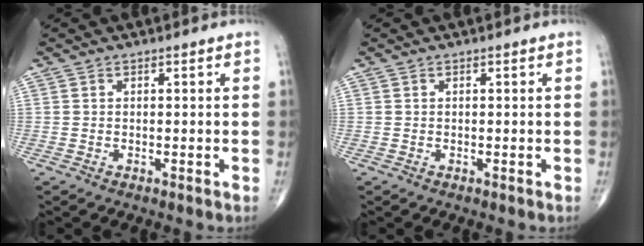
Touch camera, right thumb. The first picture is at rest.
{"total": 0.0}